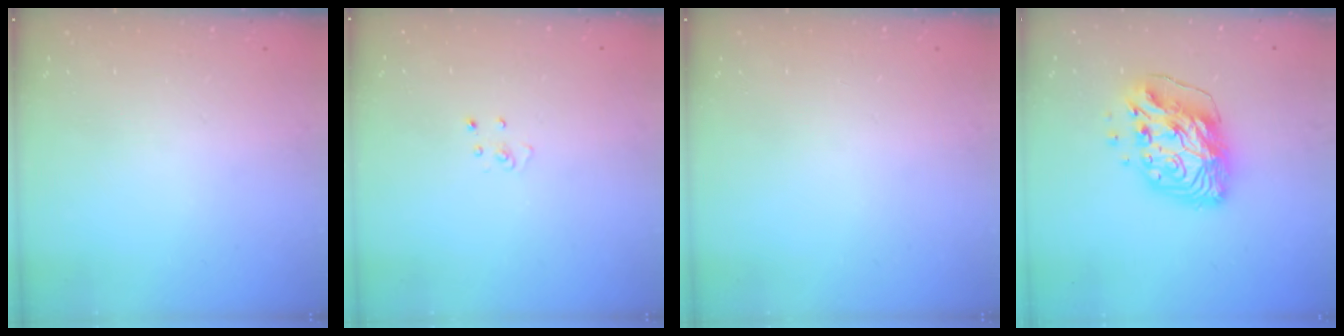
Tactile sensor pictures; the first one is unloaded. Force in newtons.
{"total": 2.5, "press": 2.5, "slide": 0.3}
{"total": 0.0}
{"total": 14.8, "press": 14.7, "slide": 1.7}